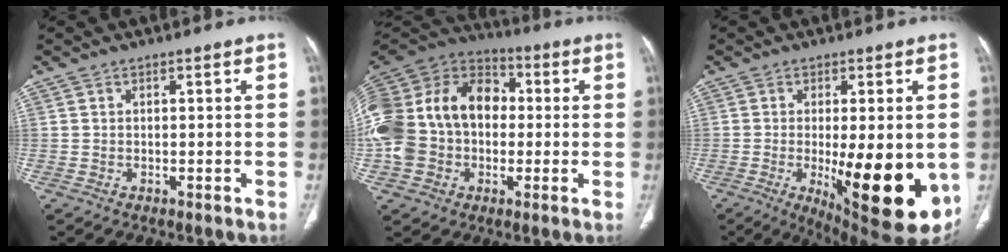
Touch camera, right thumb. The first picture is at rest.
{"total": 24.7, "force": [-0.6, 18.8, 16.1], "torque": [-0.343, 0.049, -0.011]}
{"total": 18.6, "force": [-3.7, 5.7, 17.3], "torque": [-0.205, -0.030, -0.030]}